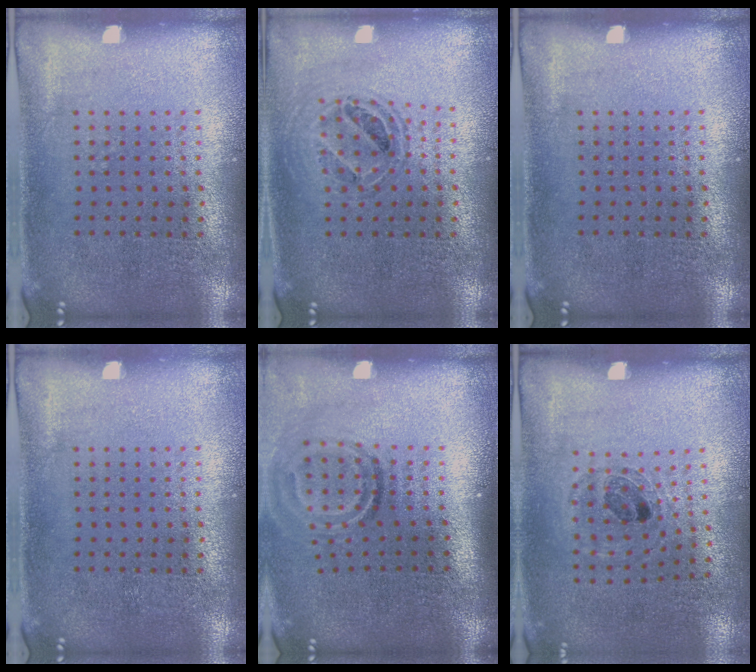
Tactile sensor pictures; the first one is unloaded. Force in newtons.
{"total": 0.8, "press": 0.8, "slide": 0.2}
{"total": 0.0}
{"total": 0.0}
{"total": 1.9, "press": 1.2, "slide": 1.5}
{"total": 0.8, "press": 0.8, "slide": 0.2}